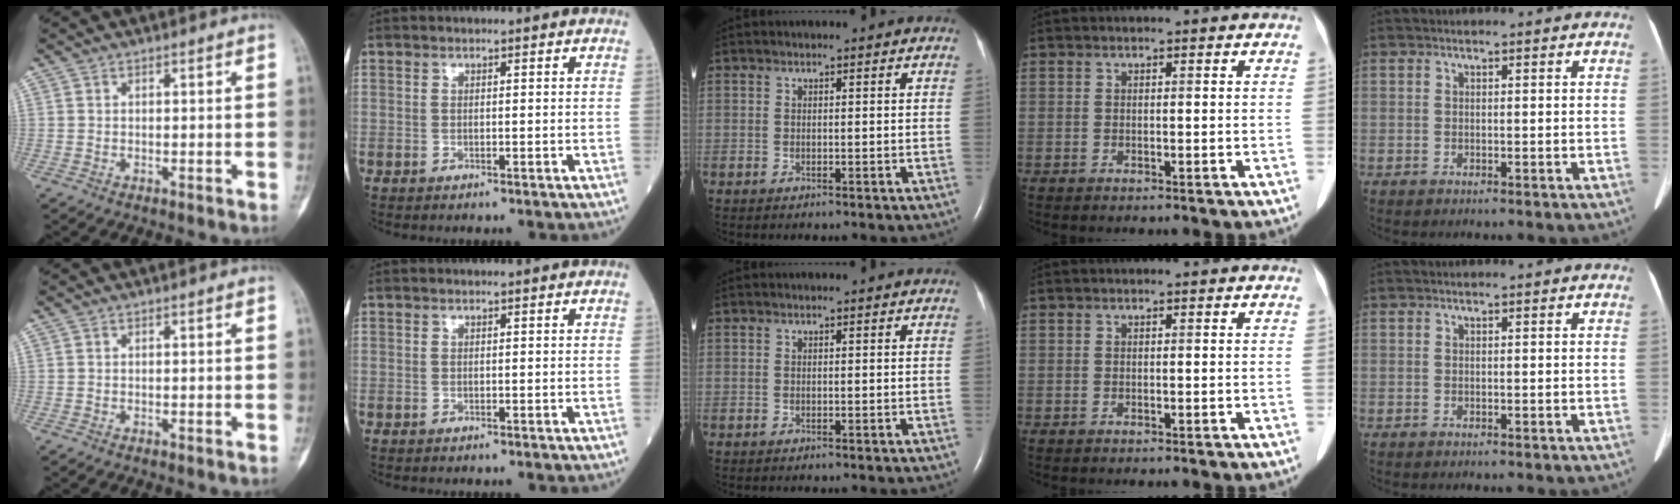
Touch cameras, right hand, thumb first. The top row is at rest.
{}